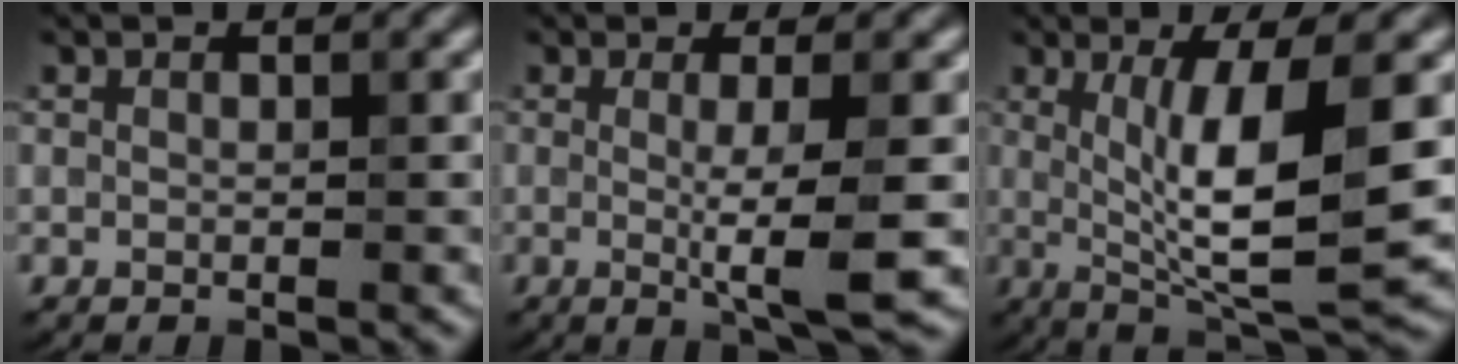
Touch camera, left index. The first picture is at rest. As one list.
[{"total": 4.6, "force": [-0.3, 0.6, 4.5], "torque": [-0.073, -0.013, -0.006]}, {"total": 9.2, "force": [0.4, 2.1, 8.9], "torque": [-0.137, -0.012, 0.016]}]